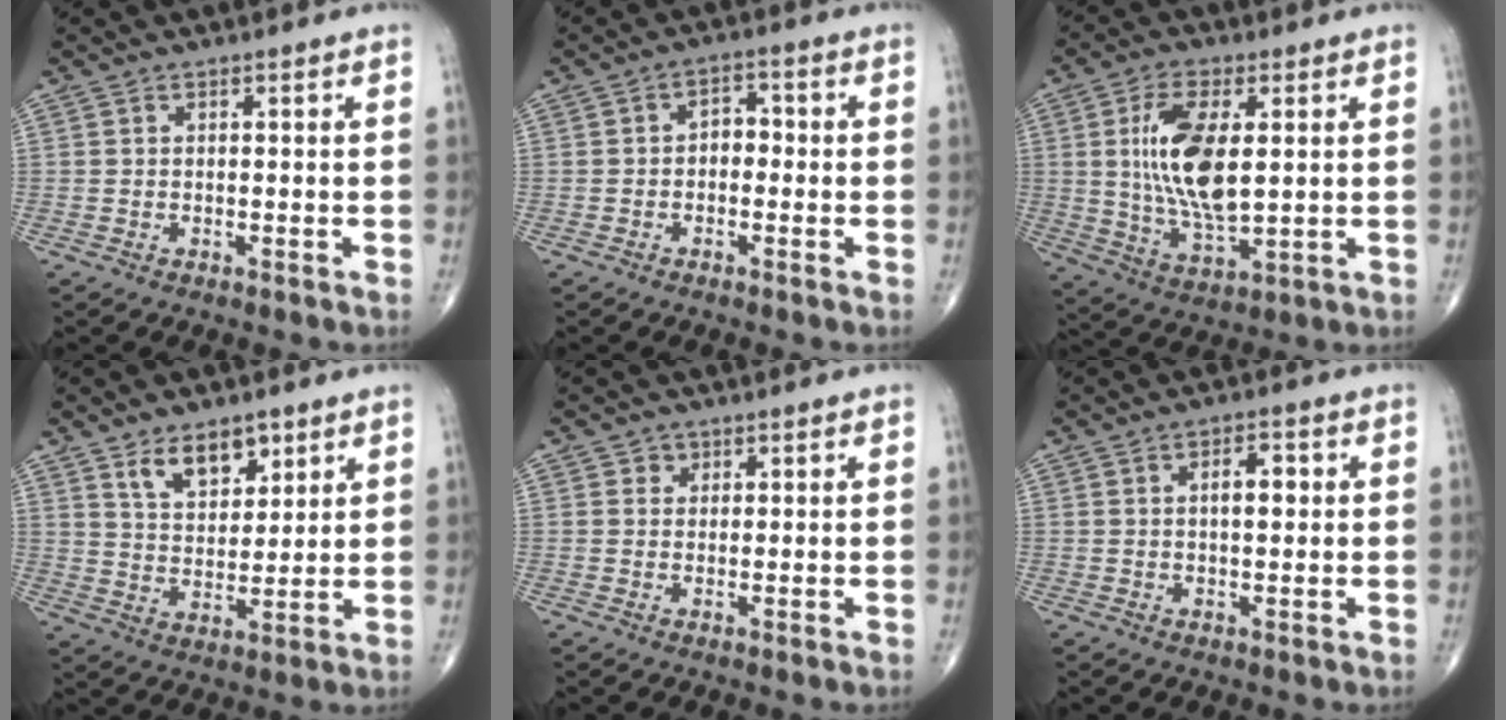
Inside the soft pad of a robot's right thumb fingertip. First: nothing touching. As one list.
[{"total": 3.5, "force": [-0.5, 2.5, 2.5], "torque": [-0.023, 0.016, -0.017]}, {"total": 14.5, "force": [2.2, 6.5, 12.8], "torque": [-0.243, -0.019, 0.047]}, {"total": 9.2, "force": [5.5, 5.1, 5.4], "torque": [-0.062, -0.036, 0.100]}, {"total": 1.6, "force": [0.7, 1.4, 0.3], "torque": [0.009, -0.001, 0.007]}, {"total": 4.3, "force": [0.8, 2.0, 3.7], "torque": [-0.050, 0.004, 0.010]}]